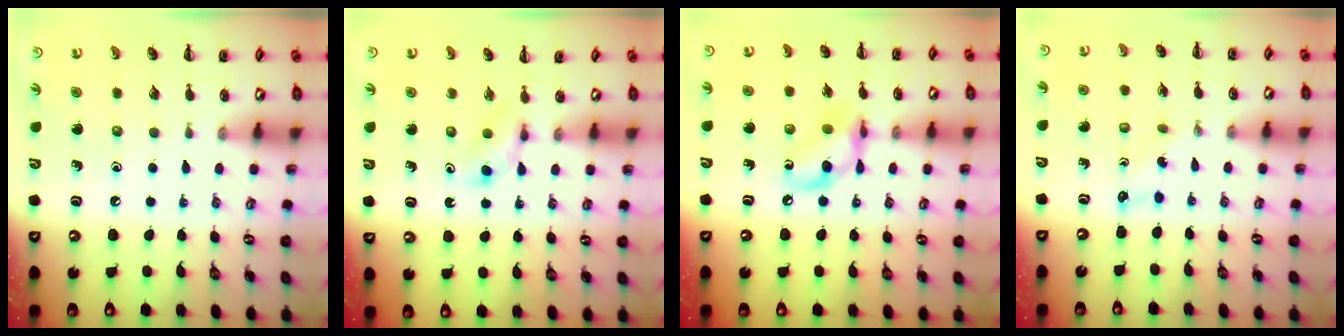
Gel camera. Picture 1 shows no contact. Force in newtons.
{"total": 3.0, "press": 2.7, "slide": 1.1}
{"total": 10.2, "press": 10.1, "slide": 1.0}
{"total": 2.8, "press": 2.6, "slide": 1.0}